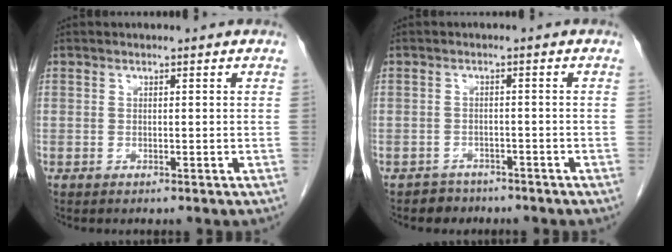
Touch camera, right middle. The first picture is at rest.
{"total": 2.9, "force": [-2.2, 1.8, -0.4], "torque": [-0.002, 0.010, -0.030]}